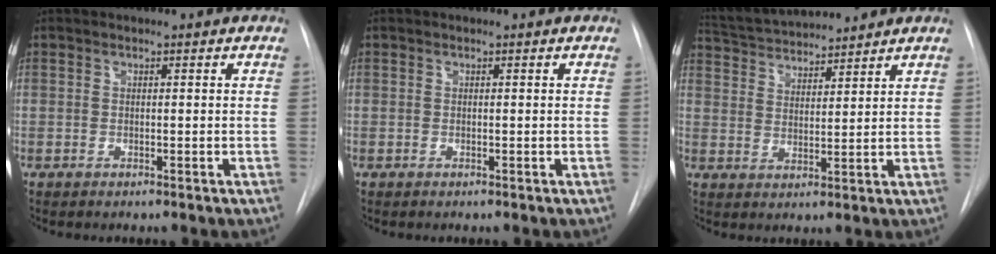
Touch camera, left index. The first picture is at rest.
{"total": 0.0}
{"total": 10.4, "force": [9.9, 1.0, 2.8], "torque": [-0.060, 0.026, 0.173]}